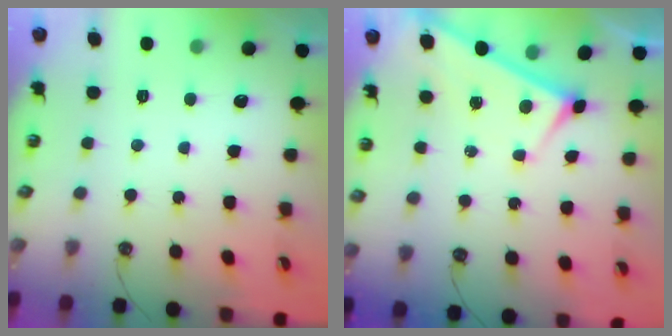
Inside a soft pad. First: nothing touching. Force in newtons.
{"total": 2.9, "press": 2.9, "slide": 0.3}